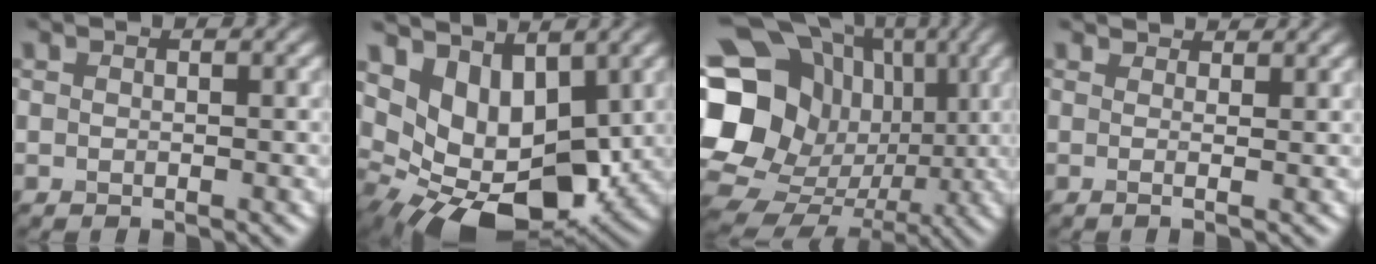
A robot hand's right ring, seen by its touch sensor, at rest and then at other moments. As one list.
[{"total": 8.7, "force": [1.8, 5.3, 6.7], "torque": [-0.114, -0.017, 0.040]}, {"total": 21.6, "force": [2.6, 19.3, 9.4], "torque": [-0.219, 0.036, 0.024]}, {"total": 3.4, "force": [2.5, 1.0, 2.1], "torque": [-0.027, -0.003, 0.008]}]